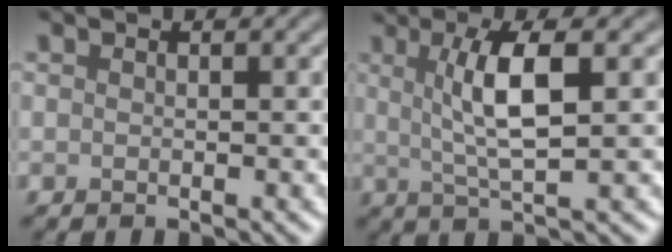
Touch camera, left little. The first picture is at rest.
{"total": 5.2, "force": [1.2, 1.1, 4.9], "torque": [-0.094, 0.005, 0.025]}